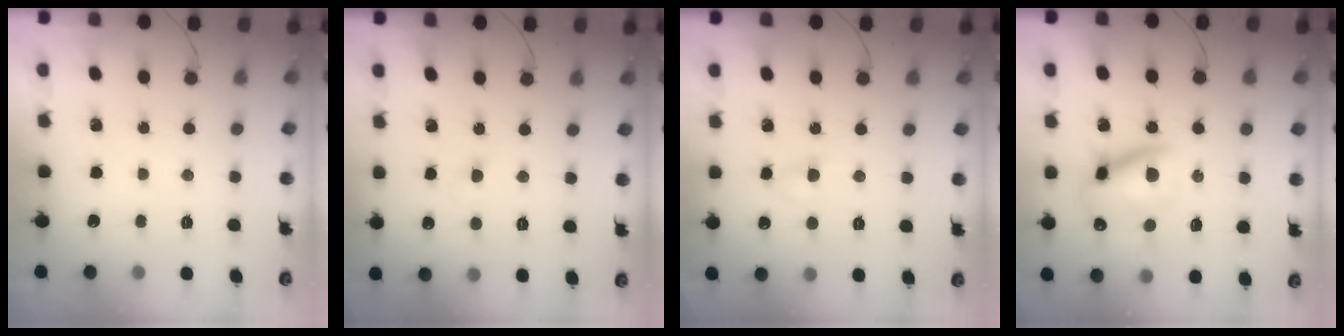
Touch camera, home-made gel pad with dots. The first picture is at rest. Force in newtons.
{"total": 2.4, "press": 2.3, "slide": 0.9}
{"total": 2.6, "press": 2.4, "slide": 1.0}
{"total": 12.5, "press": 12.0, "slide": 3.2}